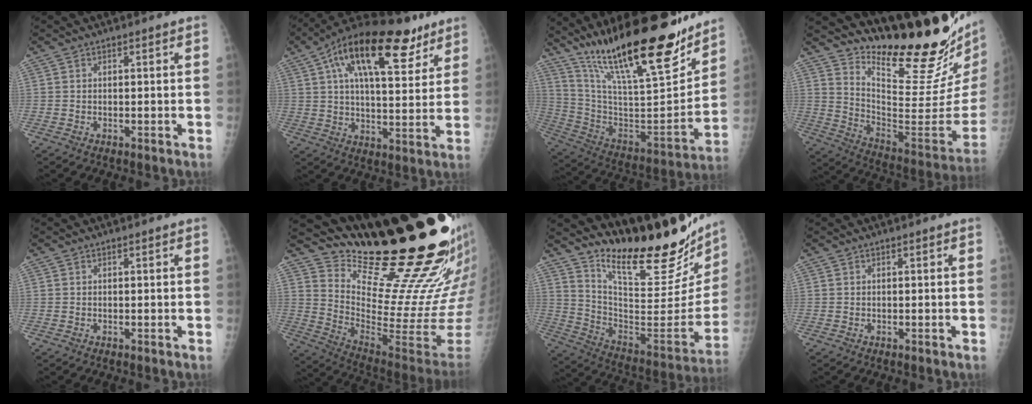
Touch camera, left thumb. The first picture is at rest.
{"total": 21.6, "force": [11.3, 9.2, 15.9], "torque": [-0.231, -0.008, 0.181]}
{"total": 28.8, "force": [20.6, 6.5, 19.0], "torque": [-0.292, -0.079, 0.351]}
{"total": 26.6, "force": [21.8, 4.5, 14.6], "torque": [-0.193, -0.179, 0.316]}
{"total": 0.0}
{"total": 28.2, "force": [22.0, 4.9, 17.1], "torque": [-0.229, -0.169, 0.334]}
{"total": 29.4, "force": [23.8, 6.7, 16.0], "torque": [-0.218, -0.168, 0.348]}
{"total": 0.0}